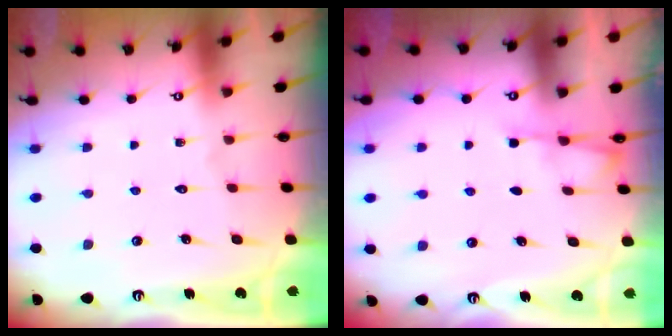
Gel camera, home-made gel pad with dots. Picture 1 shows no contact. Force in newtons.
{"total": 2.3, "press": 2.3, "slide": 0.4}